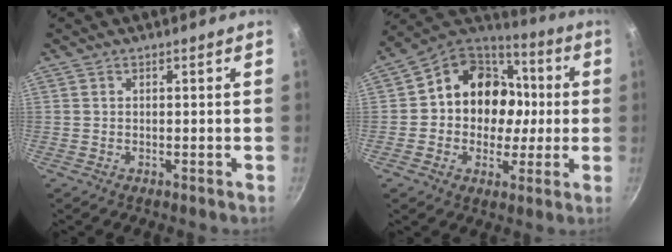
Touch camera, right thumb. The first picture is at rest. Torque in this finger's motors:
{"motor_torque": [-0.62, 1.17, 0.14, 0.09, 0.10]}